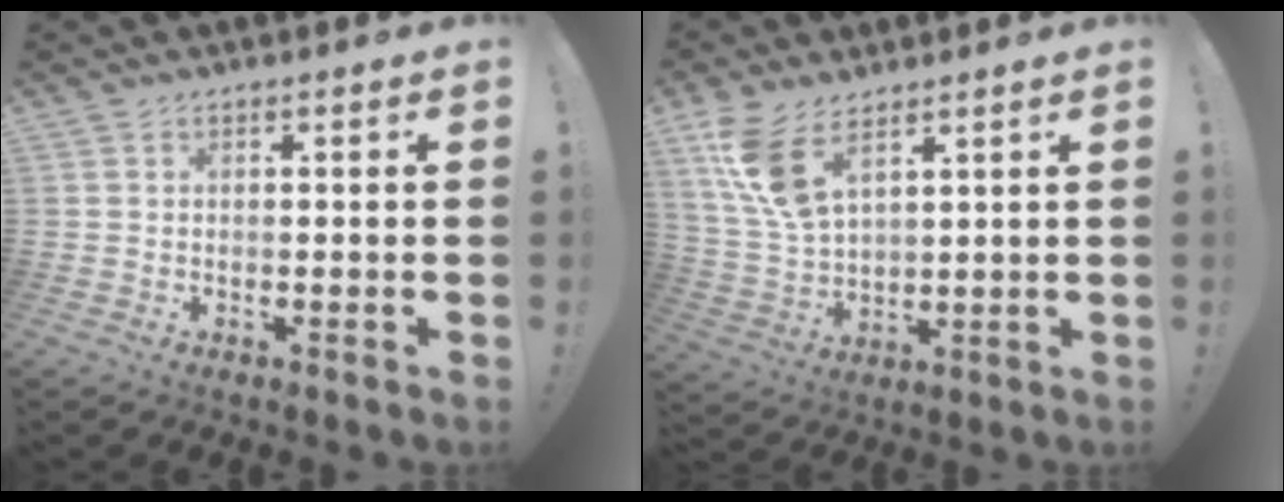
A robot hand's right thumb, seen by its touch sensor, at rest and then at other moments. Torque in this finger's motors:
{"motor_torque": [0.39, 0.54, 0.56, 0.56, 0.37]}